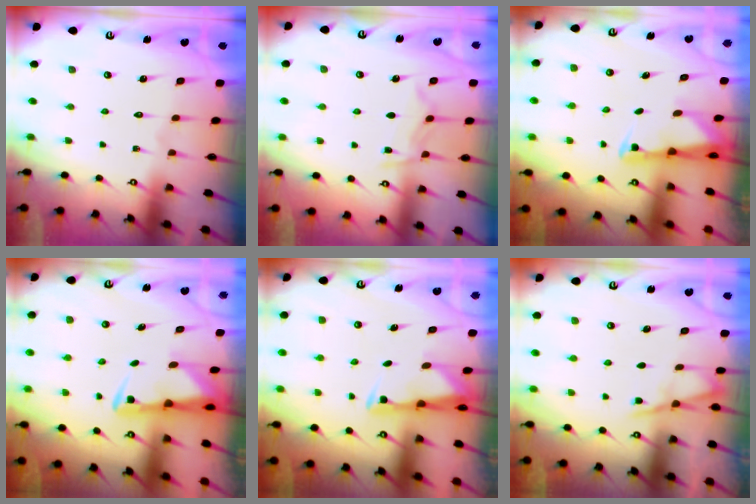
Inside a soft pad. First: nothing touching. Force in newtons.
{"total": 7.2, "press": 7.1, "slide": 0.8}
{"total": 2.1, "press": 2.0, "slide": 0.3}
{"total": 2.8, "press": 2.8, "slide": 0.5}
{"total": 3.0, "press": 2.9, "slide": 0.4}
{"total": 4.3, "press": 4.2, "slide": 0.5}